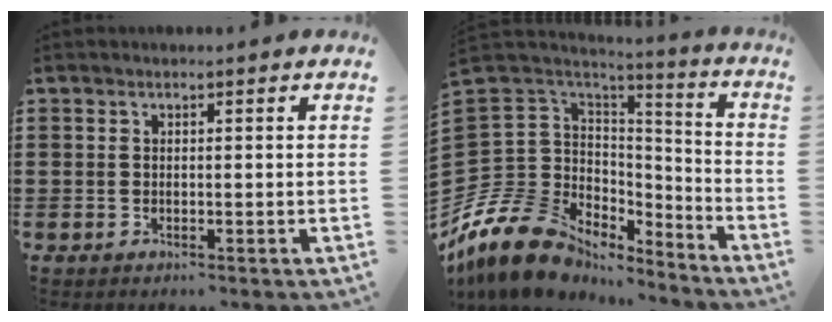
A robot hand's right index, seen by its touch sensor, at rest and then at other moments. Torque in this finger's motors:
{"motor_torque": [0.39, 0.64, -0.89, -0.21]}